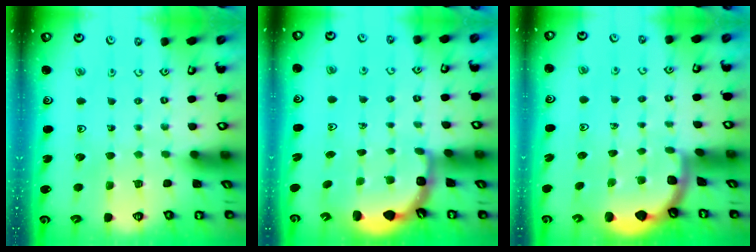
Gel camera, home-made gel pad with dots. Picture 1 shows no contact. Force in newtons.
{"total": 3.3, "press": 2.4, "slide": 2.2}
{"total": 1.7, "press": 1.7, "slide": 0.0}